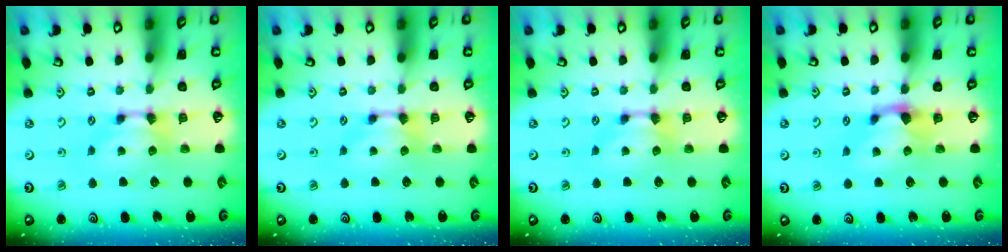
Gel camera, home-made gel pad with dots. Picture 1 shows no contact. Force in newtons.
{"total": 0.0}
{"total": 0.0}
{"total": 1.1, "press": 0.1, "slide": 1.1}